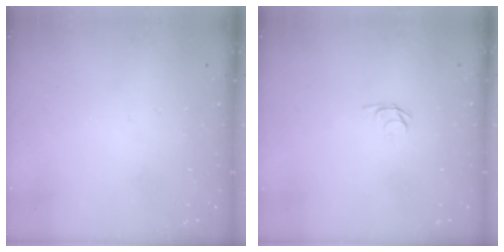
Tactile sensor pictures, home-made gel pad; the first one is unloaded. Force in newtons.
{"total": 2.5, "press": 2.5, "slide": 0.3}